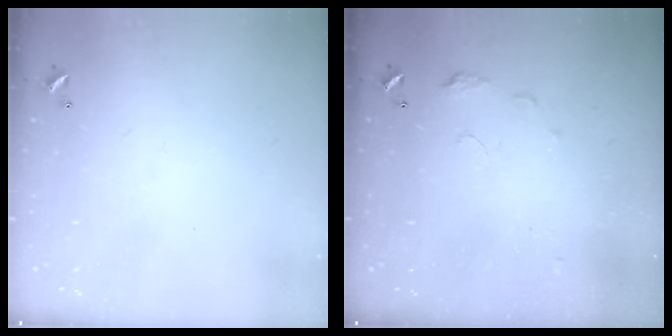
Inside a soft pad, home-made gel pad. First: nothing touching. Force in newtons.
{"total": 5.6, "press": 5.6, "slide": 0.7}